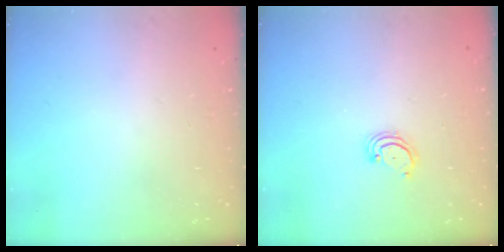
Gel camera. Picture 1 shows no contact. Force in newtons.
{"total": 2.5, "press": 2.5, "slide": 0.3}